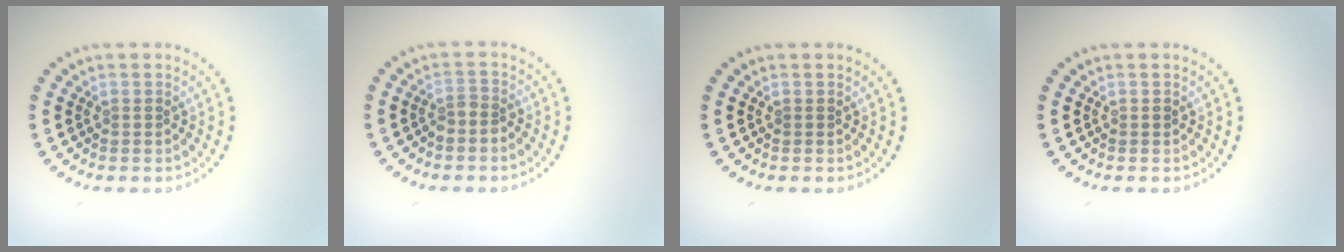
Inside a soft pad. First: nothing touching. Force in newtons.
{"total": 1.4, "press": 1.0, "slide": 1.0}
{"total": 0.0}
{"total": 0.5, "press": 0.5, "slide": 0.1}